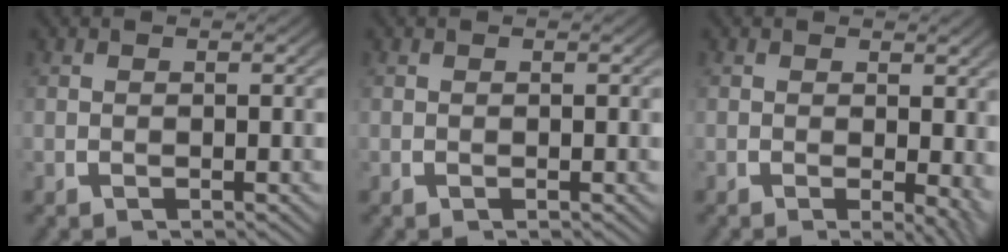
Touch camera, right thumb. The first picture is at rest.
{"total": 0.0}
{"total": 2.6, "force": [-0.1, 1.1, 2.3], "torque": [-0.019, -0.015, 0.002]}